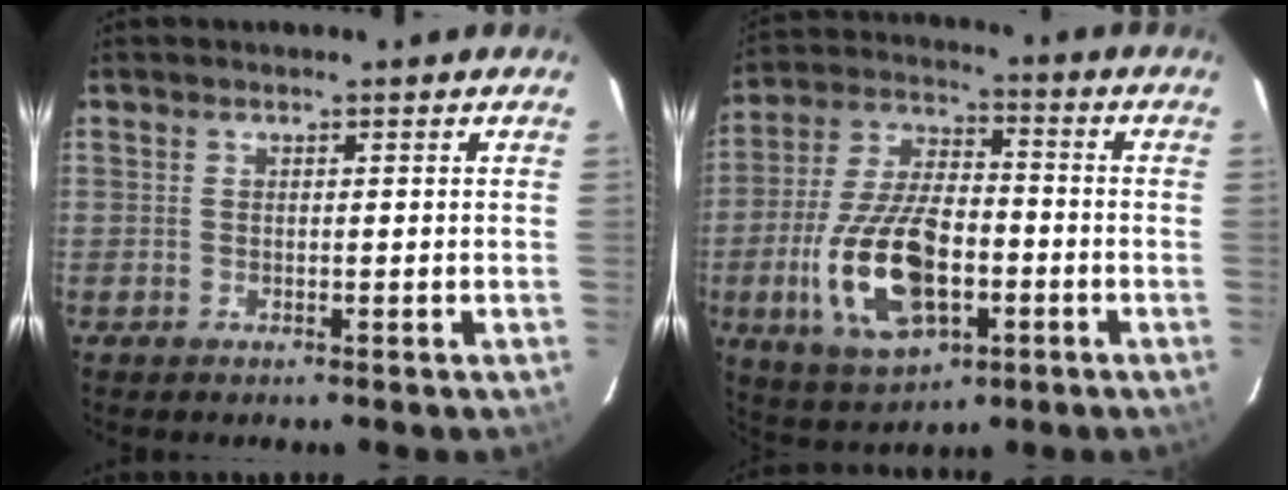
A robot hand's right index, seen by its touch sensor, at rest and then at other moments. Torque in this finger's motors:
{"motor_torque": [2.14, 0.00, 1.05, 0.21]}